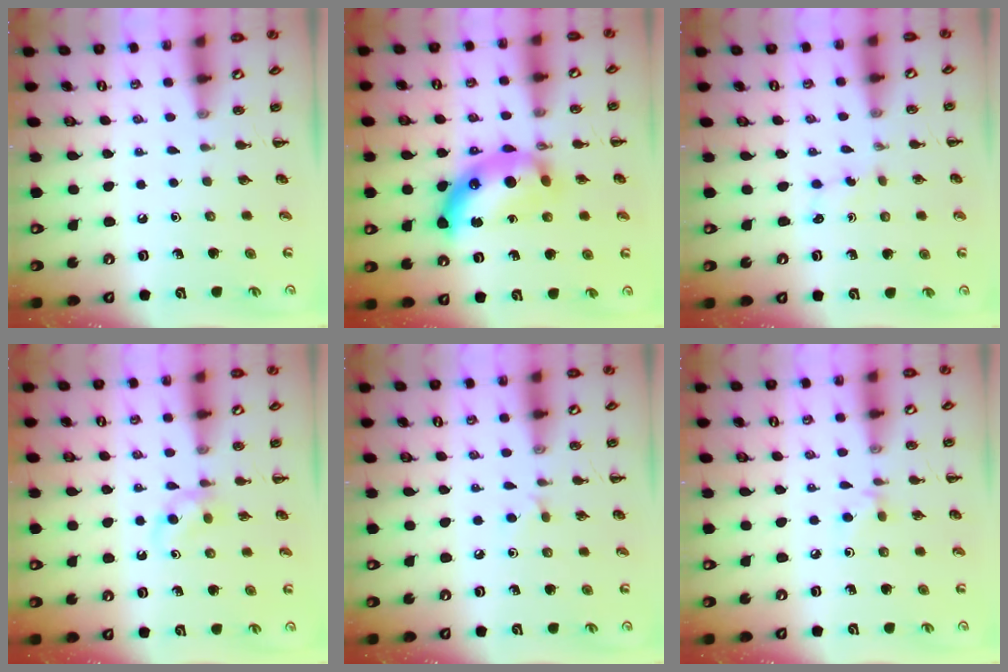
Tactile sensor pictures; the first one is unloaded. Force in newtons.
{"total": 15.6, "press": 15.6, "slide": 0.5}
{"total": 2.7, "press": 2.5, "slide": 0.9}
{"total": 2.5, "press": 2.3, "slide": 1.0}
{"total": 4.0, "press": 3.7, "slide": 1.5}
{"total": 3.8, "press": 3.5, "slide": 1.6}